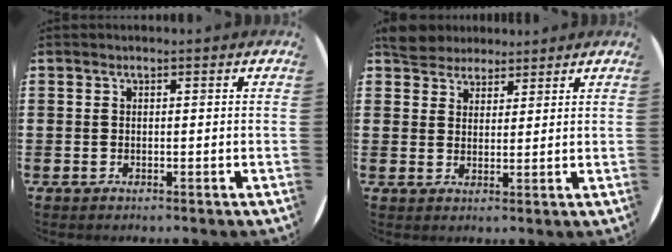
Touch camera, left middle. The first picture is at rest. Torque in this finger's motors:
{"motor_torque": [0.77, -0.80, 0.04, 0.04]}